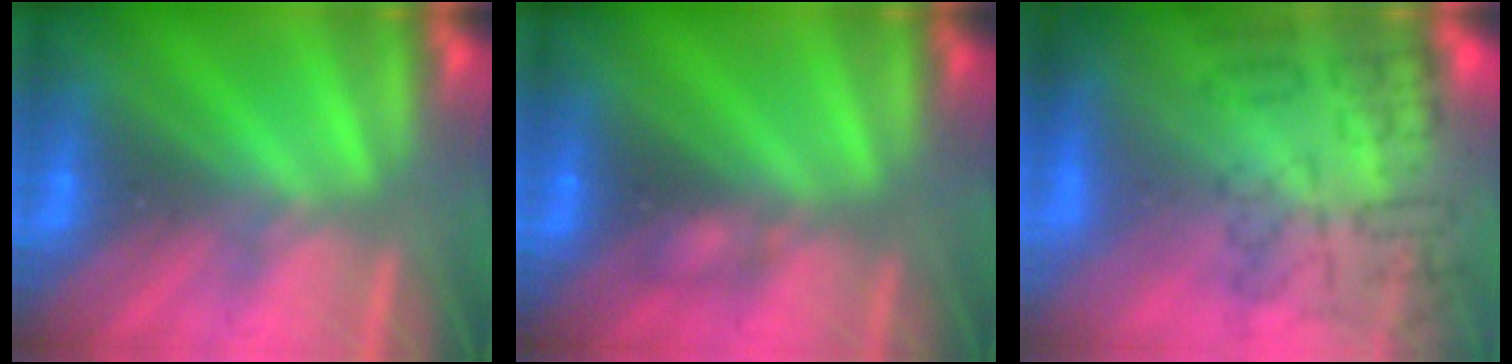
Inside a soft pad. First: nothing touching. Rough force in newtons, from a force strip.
{"total": 2.2}
{"total": 9.3}